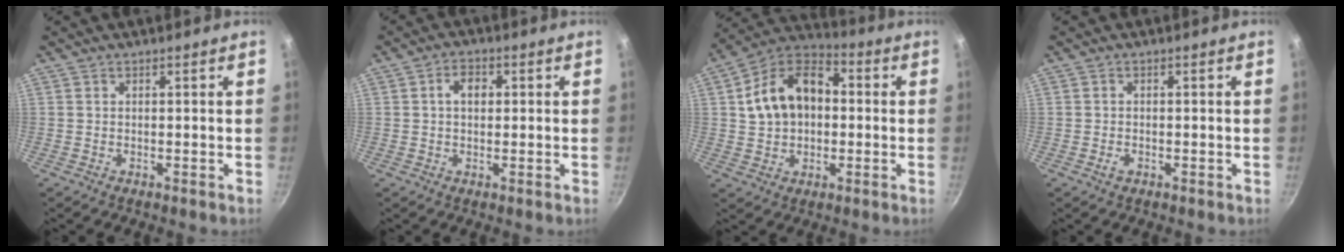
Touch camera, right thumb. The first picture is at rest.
{"total": 4.2, "force": [0.7, 2.9, 2.9], "torque": [-0.033, 0.009, 0.007]}
{"total": 15.7, "force": [1.6, 11.0, 11.0], "torque": [-0.170, 0.035, 0.014]}
{"total": 1.4, "force": [-0.7, 0.9, 0.8], "torque": [-0.014, 0.003, -0.013]}